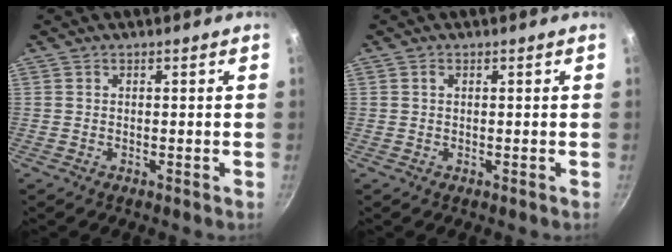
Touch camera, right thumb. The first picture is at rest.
{"total": 0.8, "force": [0.3, 0.5, 0.6], "torque": [-0.011, 0.003, 0.005]}